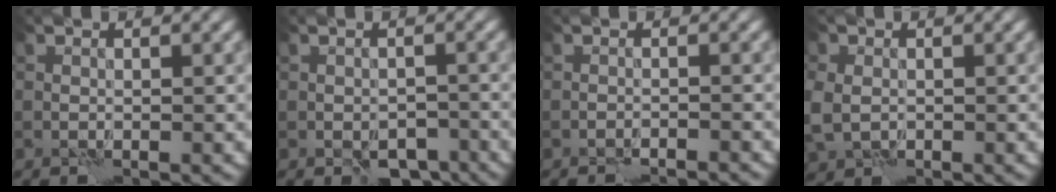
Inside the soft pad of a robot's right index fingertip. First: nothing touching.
{"total": 3.7, "force": [-2.6, 2.0, 1.9], "torque": [-0.020, -0.004, -0.037]}
{"total": 2.6, "force": [-2.5, 0.0, 0.6], "torque": [-0.011, 0.009, -0.036]}
{"total": 4.1, "force": [-0.8, 3.3, 2.2], "torque": [-0.059, -0.010, -0.008]}